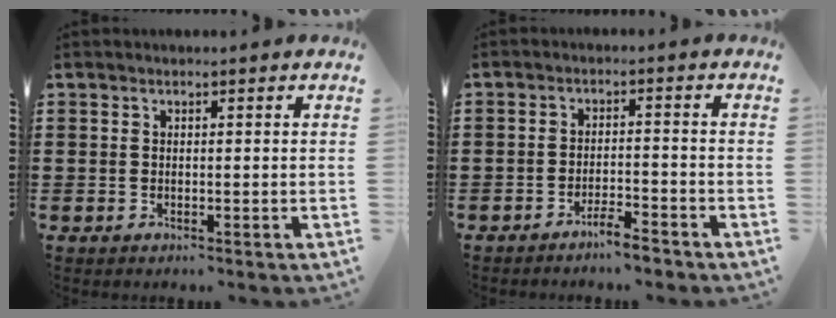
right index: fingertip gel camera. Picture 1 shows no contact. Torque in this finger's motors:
{"motor_torque": [0.26, 0.35, 0.15, 0.04]}